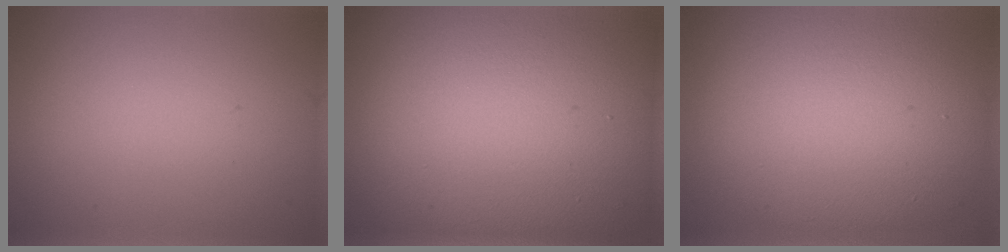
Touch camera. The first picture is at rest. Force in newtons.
{"total": 21.0, "press": 21.0, "slide": 1.1}
{"total": 12.8, "press": 12.8, "slide": 0.7}